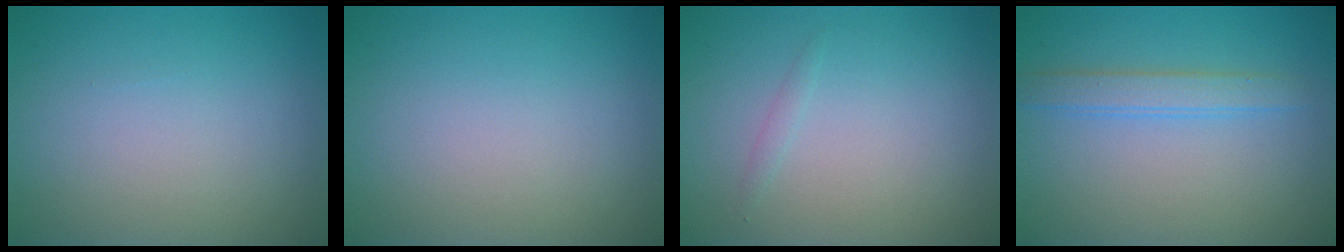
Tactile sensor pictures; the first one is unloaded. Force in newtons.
{"total": 0.0}
{"total": 0.5, "press": 0.5, "slide": 0.1}
{"total": 2.2, "press": 2.2, "slide": 0.1}